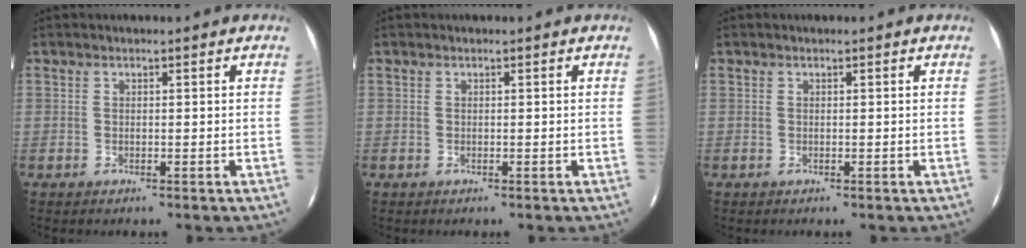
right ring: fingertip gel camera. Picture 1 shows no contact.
{"total": 0.0}
{"total": 0.0}